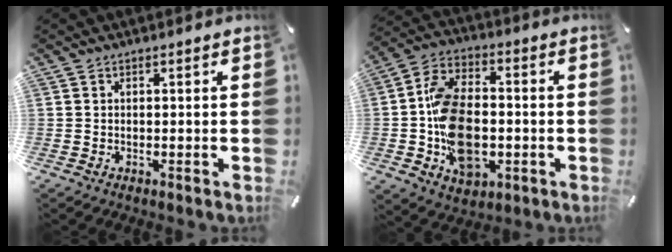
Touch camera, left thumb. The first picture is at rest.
{"total": 15.7, "force": [-2.9, 10.5, 11.4], "torque": [-0.229, 0.016, -0.046]}